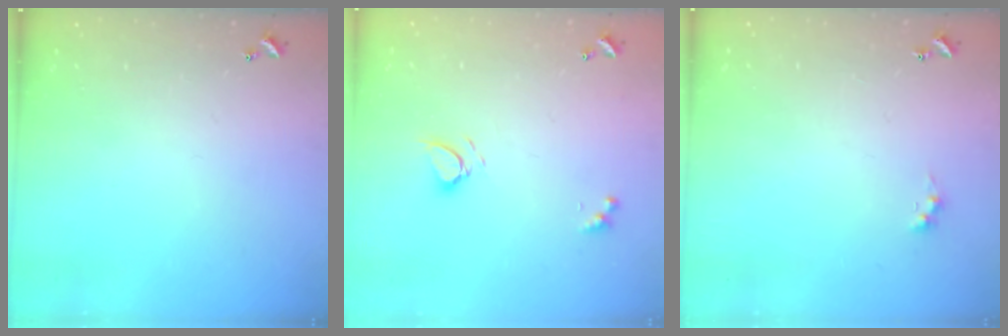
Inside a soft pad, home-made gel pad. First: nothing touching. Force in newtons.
{"total": 4.6, "press": 4.6, "slide": 0.6}
{"total": 0.8, "press": 0.7, "slide": 0.4}